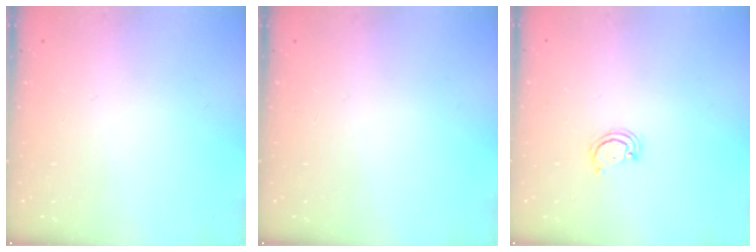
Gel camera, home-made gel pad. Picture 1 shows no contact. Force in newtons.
{"total": 0.0}
{"total": 2.6, "press": 2.6, "slide": 0.3}